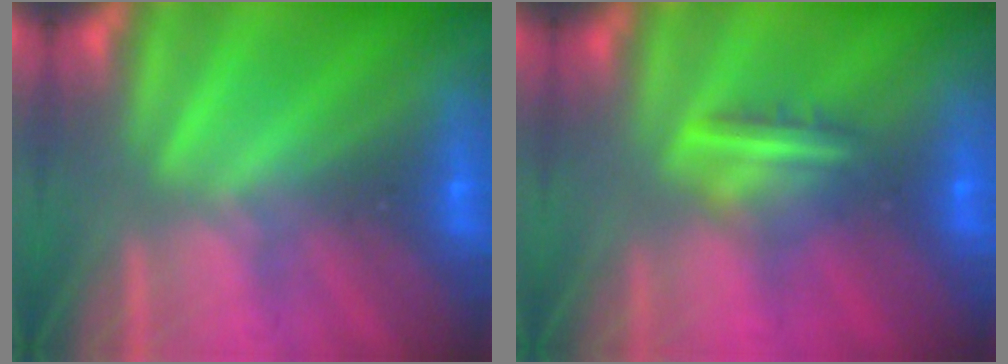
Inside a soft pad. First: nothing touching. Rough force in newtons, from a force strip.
{"total": 8.3}